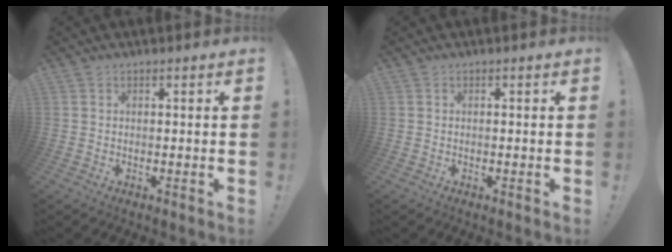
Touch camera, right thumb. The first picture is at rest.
{"total": 0.0}